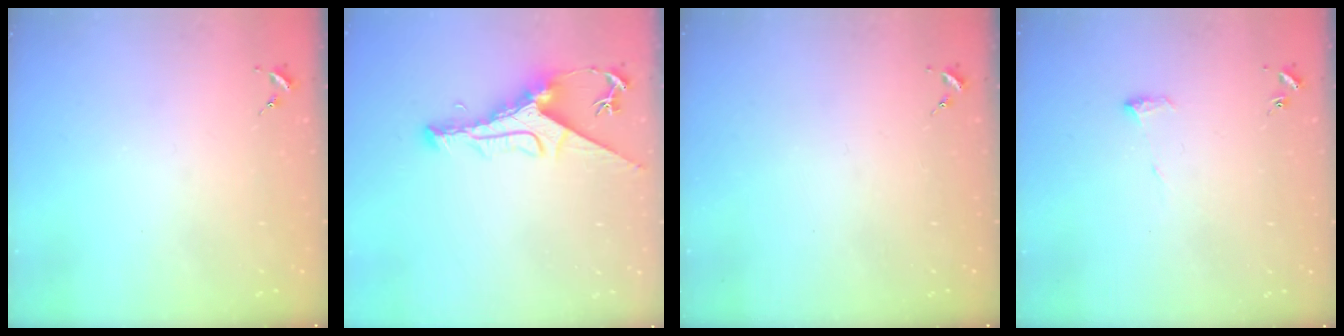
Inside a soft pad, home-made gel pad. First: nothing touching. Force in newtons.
{"total": 10.3, "press": 10.2, "slide": 1.1}
{"total": 0.0}
{"total": 5.5, "press": 5.4, "slide": 0.7}